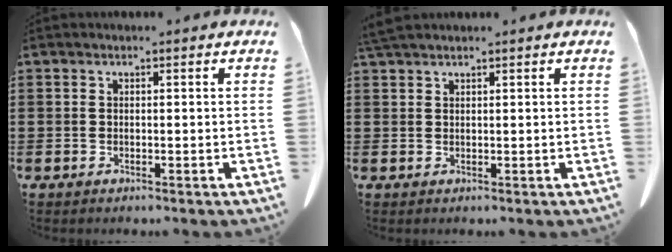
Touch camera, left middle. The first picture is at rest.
{"total": 2.0, "force": [1.7, 0.2, 0.9], "torque": [-0.023, -0.001, 0.034]}